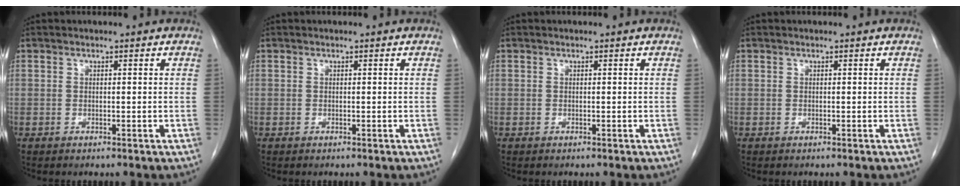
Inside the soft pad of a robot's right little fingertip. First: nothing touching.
{"total": 0.0}
{"total": 0.0}
{"total": 0.0}